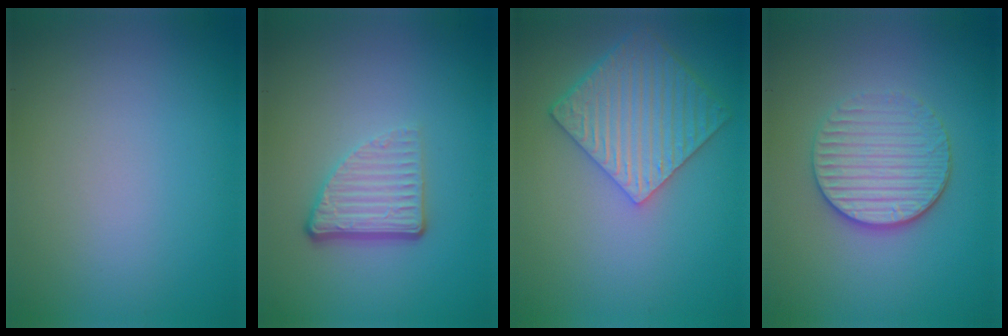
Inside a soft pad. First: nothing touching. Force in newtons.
{"total": 3.7, "press": 2.4, "slide": 2.8}
{"total": 6.2, "press": 5.2, "slide": 3.4}
{"total": 3.9, "press": 3.4, "slide": 1.9}